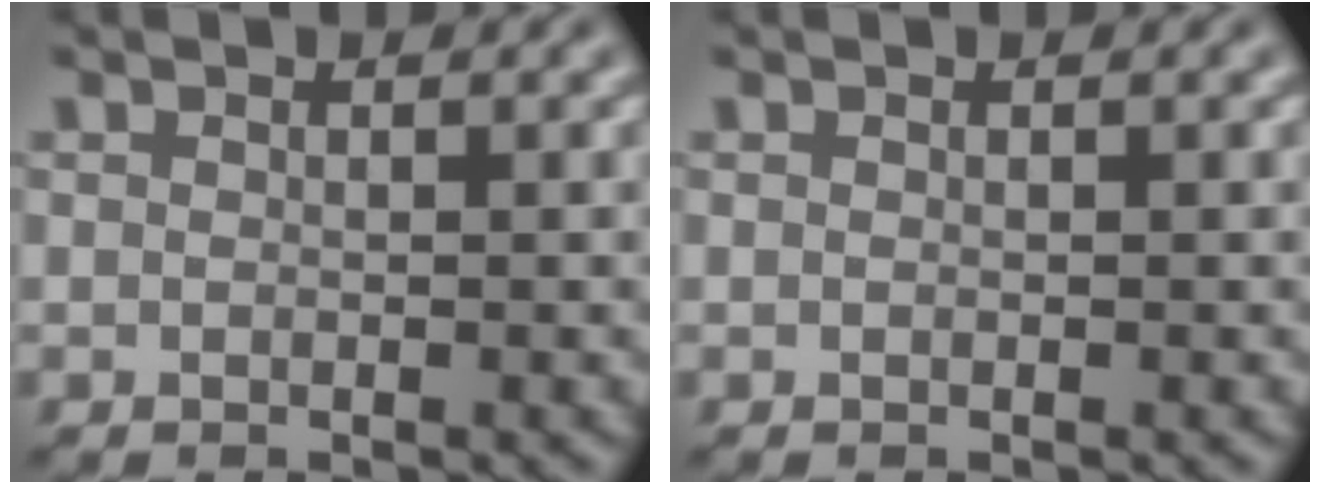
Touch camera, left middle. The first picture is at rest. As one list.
[{"total": 0.0}]